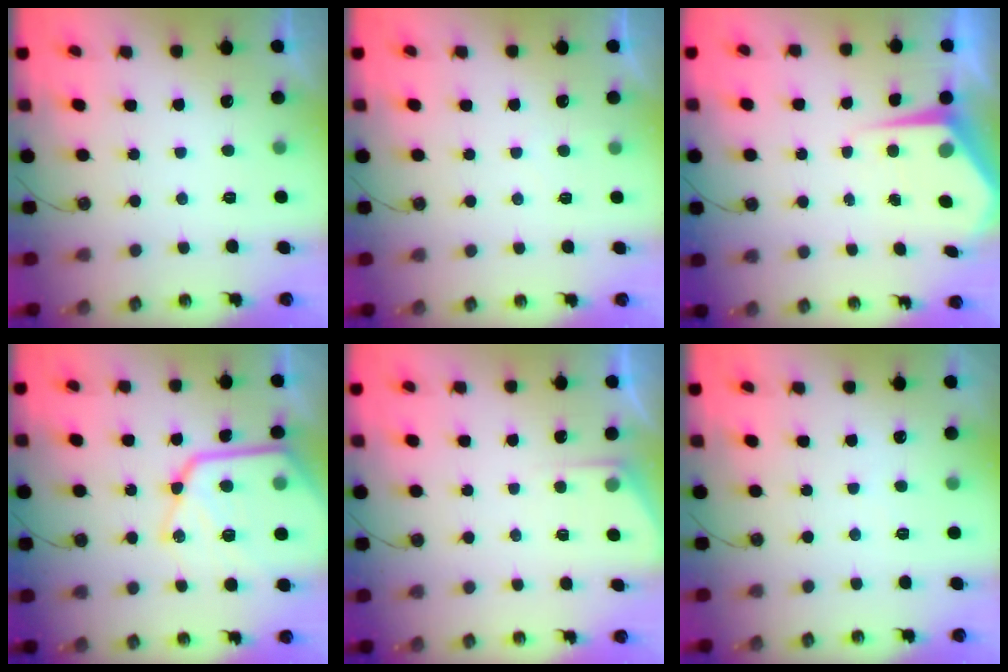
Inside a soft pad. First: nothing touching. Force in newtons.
{"total": 2.0, "press": 2.0, "slide": 0.3}
{"total": 5.7, "press": 5.7, "slide": 0.4}
{"total": 21.7, "press": 21.6, "slide": 2.1}
{"total": 3.3, "press": 3.3, "slide": 0.4}
{"total": 2.7, "press": 2.7, "slide": 0.4}